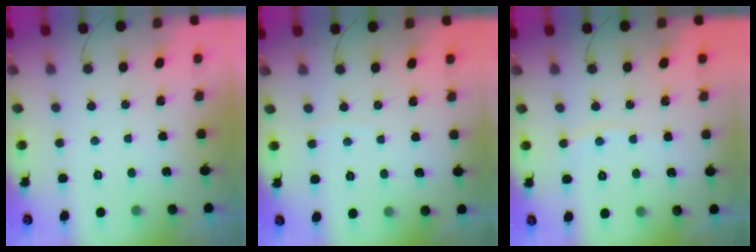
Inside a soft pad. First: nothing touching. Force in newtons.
{"total": 2.0, "press": 2.0, "slide": 0.2}
{"total": 5.6, "press": 5.6, "slide": 0.7}